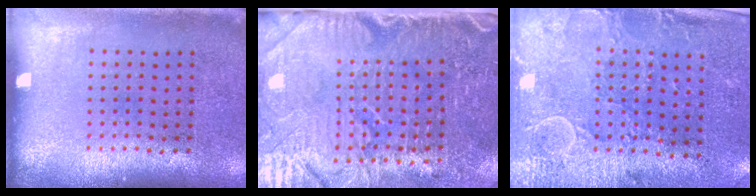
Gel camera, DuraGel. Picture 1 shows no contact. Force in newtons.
{"total": 5.1, "press": 4.3, "slide": 2.7}
{"total": 3.0, "press": 2.5, "slide": 1.6}